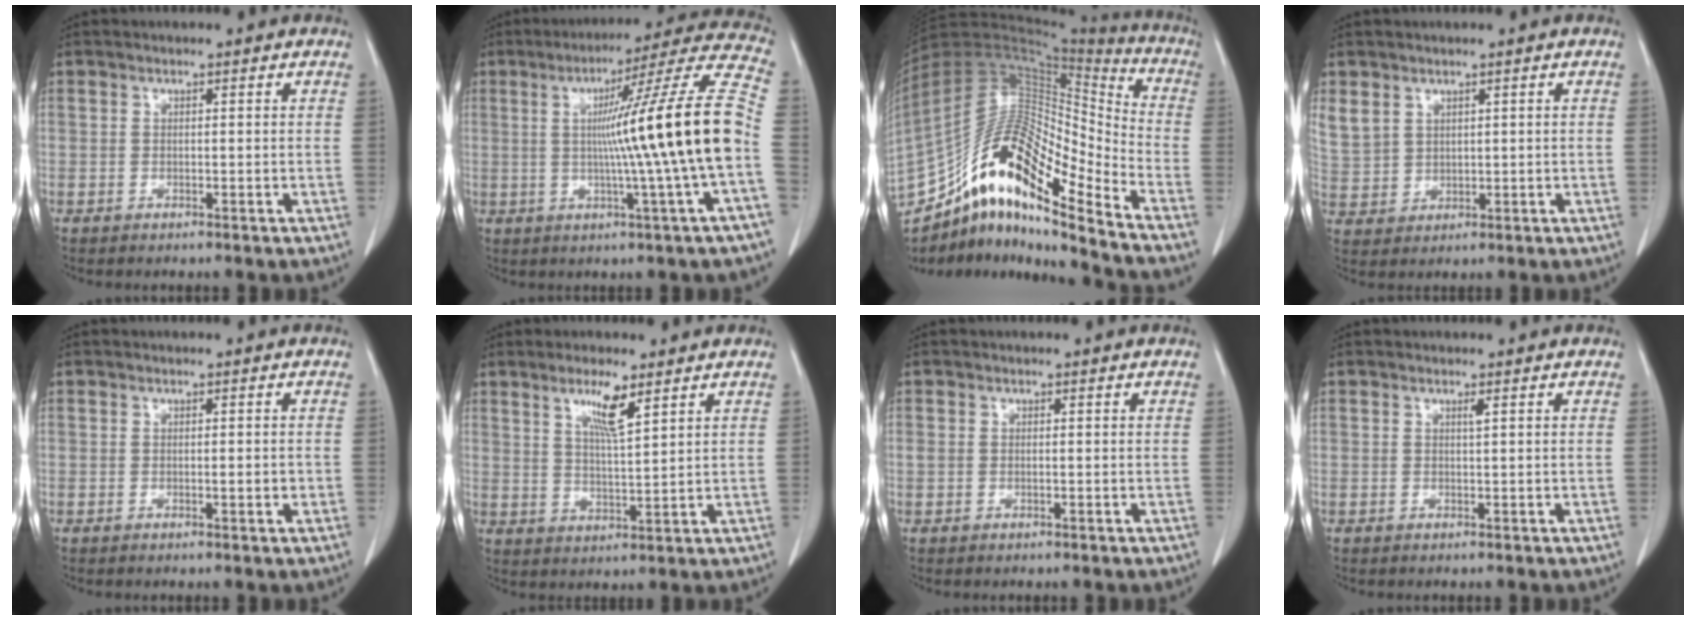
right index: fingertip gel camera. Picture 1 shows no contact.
{"total": 19.7, "force": [-0.8, -2.7, 19.5], "torque": [-0.265, 0.007, -0.027]}
{"total": 20.8, "force": [-13.9, 4.3, 14.9], "torque": [-0.304, 0.025, -0.250]}
{"total": 8.5, "force": [4.0, 7.0, 2.9], "torque": [-0.095, 0.016, 0.100]}
{"total": 1.2, "force": [-0.2, 0.3, 1.1], "torque": [-0.018, 0.000, -0.001]}
{"total": 5.8, "force": [3.4, 0.4, 4.7], "torque": [-0.087, -0.006, 0.063]}
{"total": 0.7, "force": [0.0, 0.4, 0.5], "torque": [-0.018, 0.008, 0.003]}
{"total": 0.6, "force": [0.3, -0.1, 0.5], "torque": [-0.013, -0.003, 0.008]}